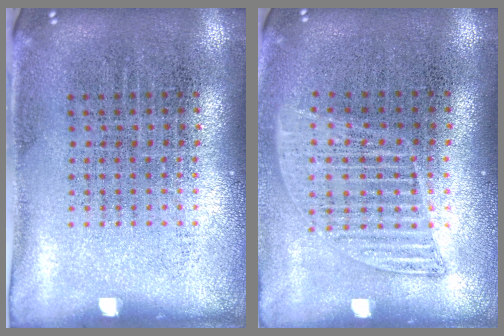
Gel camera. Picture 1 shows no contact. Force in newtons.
{"total": 1.2, "press": 1.1, "slide": 0.4}